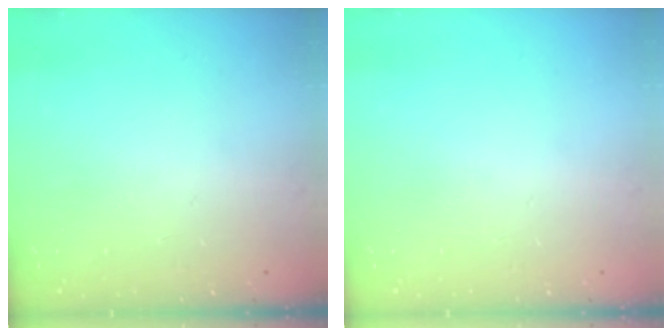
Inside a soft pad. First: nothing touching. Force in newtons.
{"total": 0.0}